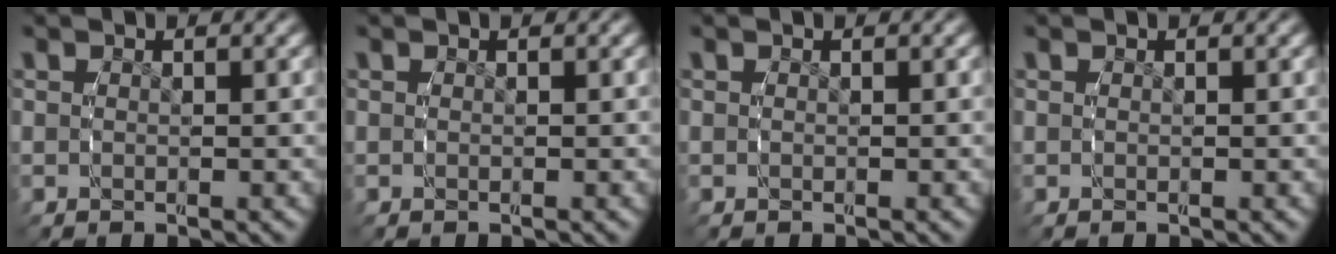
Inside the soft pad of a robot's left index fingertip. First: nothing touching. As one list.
[{"total": 0.0}, {"total": 0.0}, {"total": 0.0}]